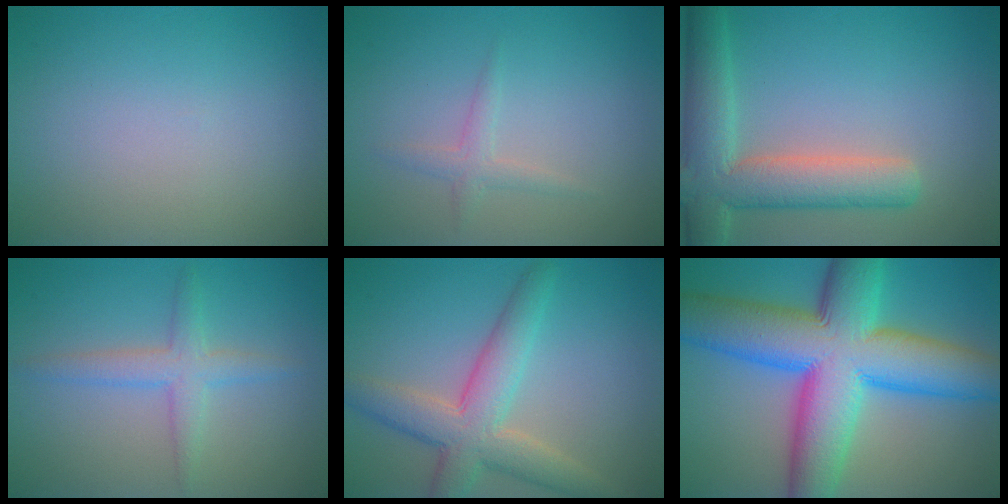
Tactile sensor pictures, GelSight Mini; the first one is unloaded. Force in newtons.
{"total": 1.3, "press": 1.3, "slide": 0.1}
{"total": 7.3, "press": 7.2, "slide": 0.8}
{"total": 2.7, "press": 2.7, "slide": 0.0}
{"total": 5.8, "press": 5.8, "slide": 0.4}
{"total": 14.9, "press": 14.9, "slide": 0.3}